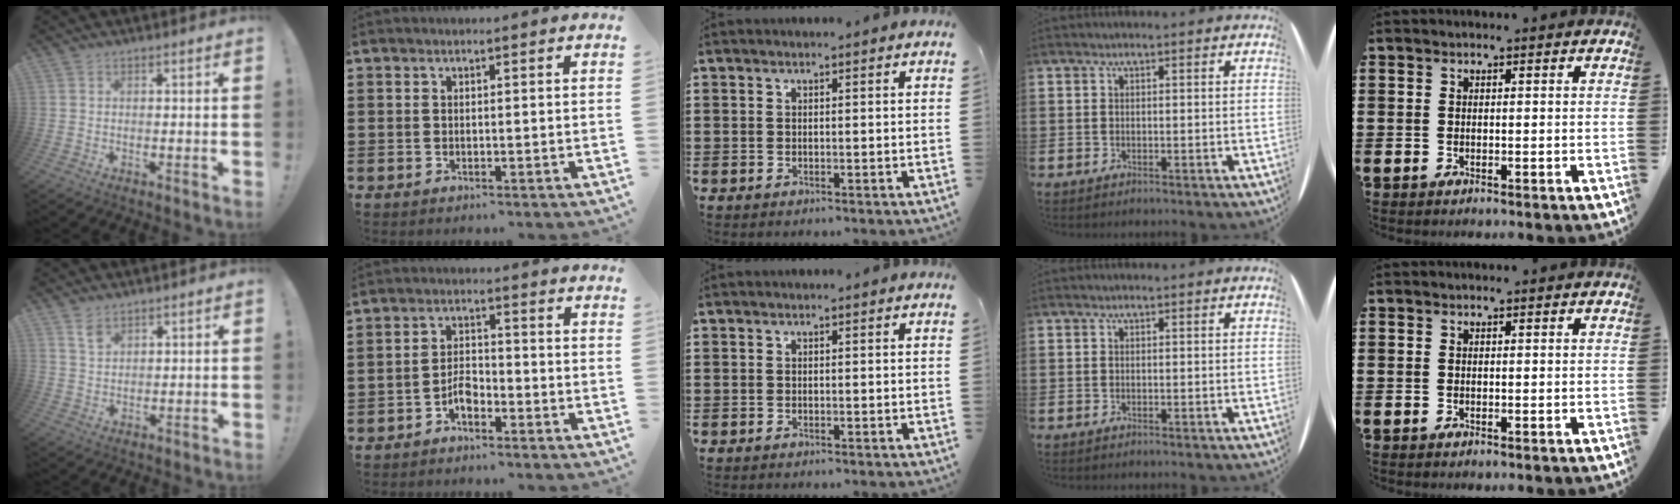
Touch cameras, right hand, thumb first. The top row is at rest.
{"thumb": {"total": 3.9, "force": [2.8, 2.2, 1.7], "torque": [-0.015, -0.020, 0.049]}, "index": {"total": 3.5, "force": [-2.1, 1.8, 2.2], "torque": [-0.049, 0.005, -0.044]}}